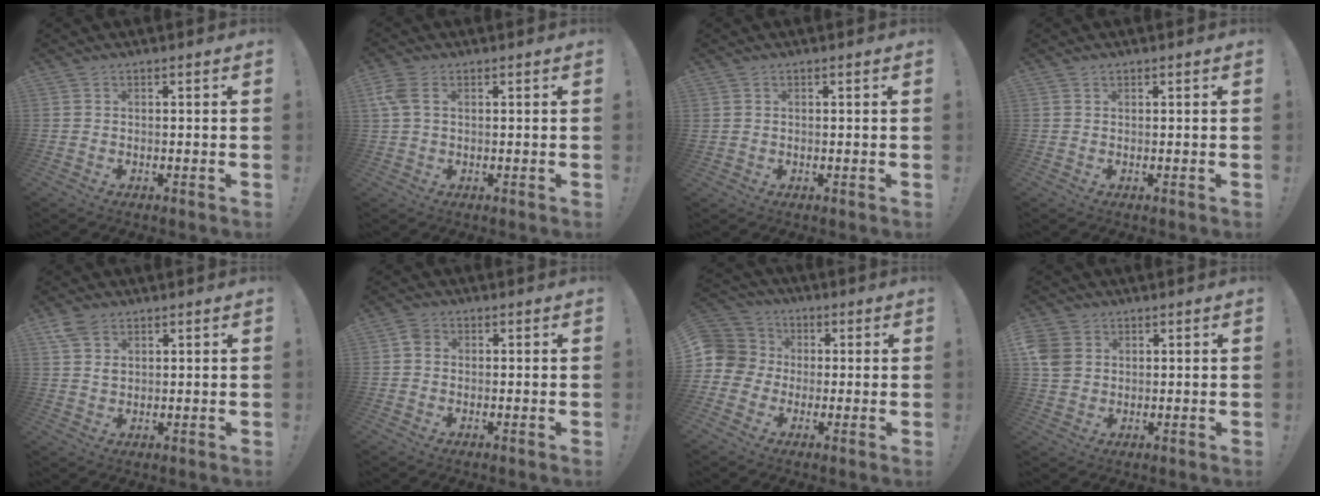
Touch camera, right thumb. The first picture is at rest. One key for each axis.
{"total": 4.9, "fx": 1.5, "fy": 2.9, "fz": 3.7, "tx": -0.091, "ty": 0.004, "tz": 0.029}
{"total": 0.9, "fx": 0.4, "fy": 0.9, "fz": 0.0, "tx": 0.006, "ty": 0.000, "tz": 0.006}
{"total": 0.6, "fx": 0.5, "fy": 0.4, "fz": 0.2, "tx": 0.001, "ty": -0.002, "tz": 0.009}
{"total": 4.9, "fx": 3.0, "fy": 2.7, "fz": 2.7, "tx": -0.045, "ty": -0.009, "tz": 0.055}
{"total": 2.6, "fx": 0.1, "fy": 2.1, "fz": 1.4, "tx": -0.026, "ty": 0.007, "tz": 0.003}
{"total": 8.9, "fx": -0.9, "fy": 8.5, "fz": 2.5, "tx": -0.053, "ty": 0.016, "tz": -0.013}
{"total": 6.5, "fx": 2.0, "fy": 5.4, "fz": 3.0, "tx": -0.064, "ty": 0.001, "tz": 0.041}